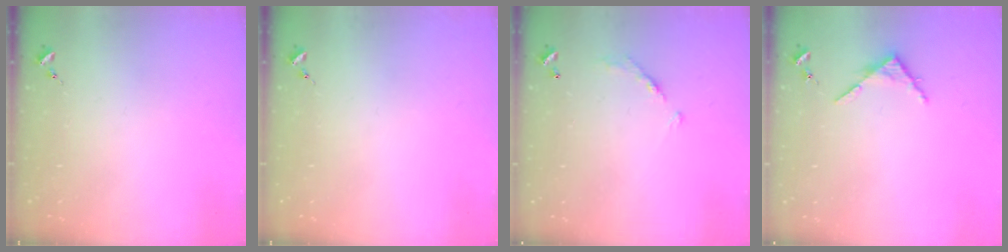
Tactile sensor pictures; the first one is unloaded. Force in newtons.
{"total": 0.0}
{"total": 6.5, "press": 6.5, "slide": 0.4}
{"total": 3.8, "press": 3.8, "slide": 0.4}